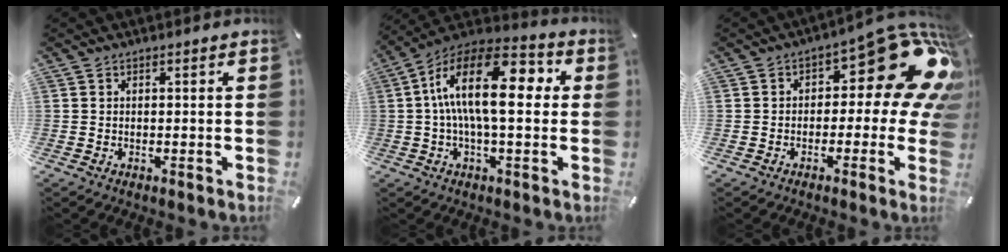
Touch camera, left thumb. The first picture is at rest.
{"total": 17.1, "force": [2.3, 7.5, 15.2], "torque": [-0.293, -0.010, 0.032]}
{"total": 17.3, "force": [7.0, 7.8, 13.8], "torque": [-0.162, -0.052, 0.111]}